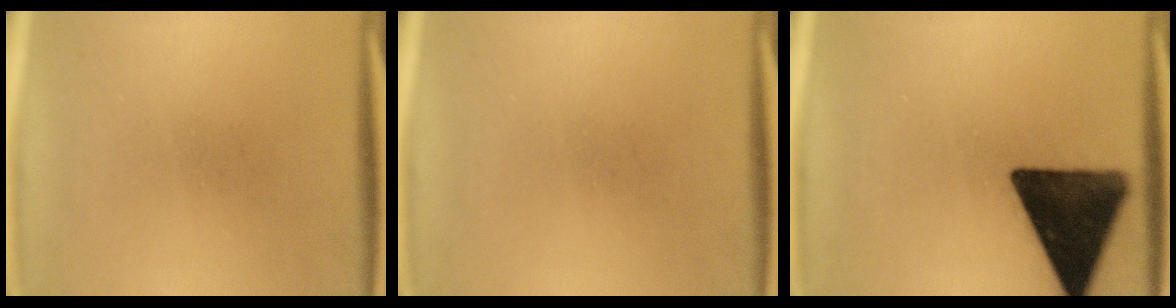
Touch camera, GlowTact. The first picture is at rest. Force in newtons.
{"total": 0.0}
{"total": 16.0}